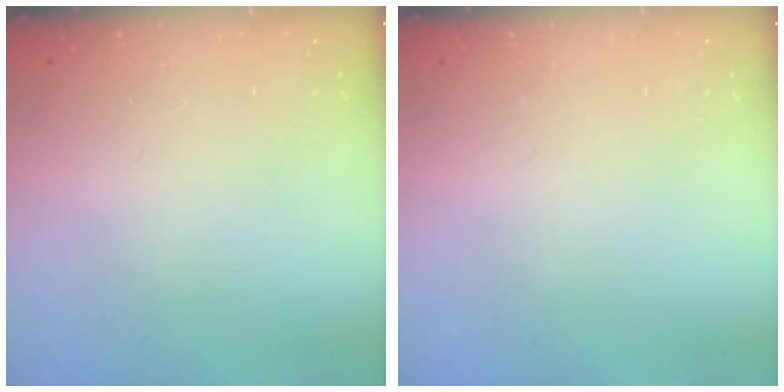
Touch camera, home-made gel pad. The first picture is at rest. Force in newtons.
{"total": 0.0}